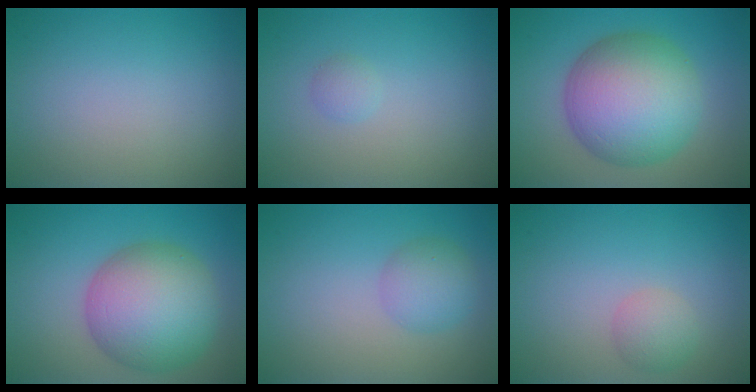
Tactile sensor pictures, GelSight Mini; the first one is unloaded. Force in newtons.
{"total": 0.9, "press": 0.9, "slide": 0.0}
{"total": 11.2, "press": 11.1, "slide": 0.4}
{"total": 9.9, "press": 9.8, "slide": 0.5}
{"total": 2.8, "press": 2.8, "slide": 0.0}
{"total": 1.9, "press": 1.9, "slide": 0.1}